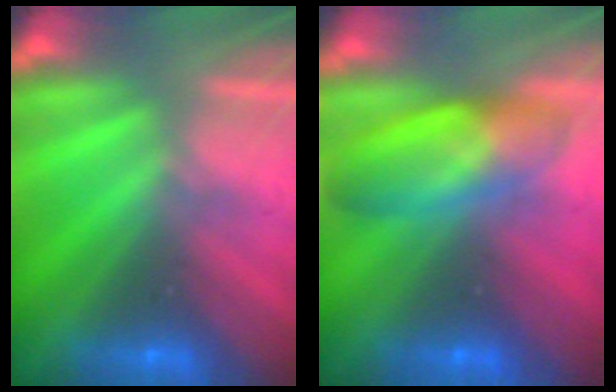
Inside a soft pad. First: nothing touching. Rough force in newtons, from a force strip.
{"total": 7.0}